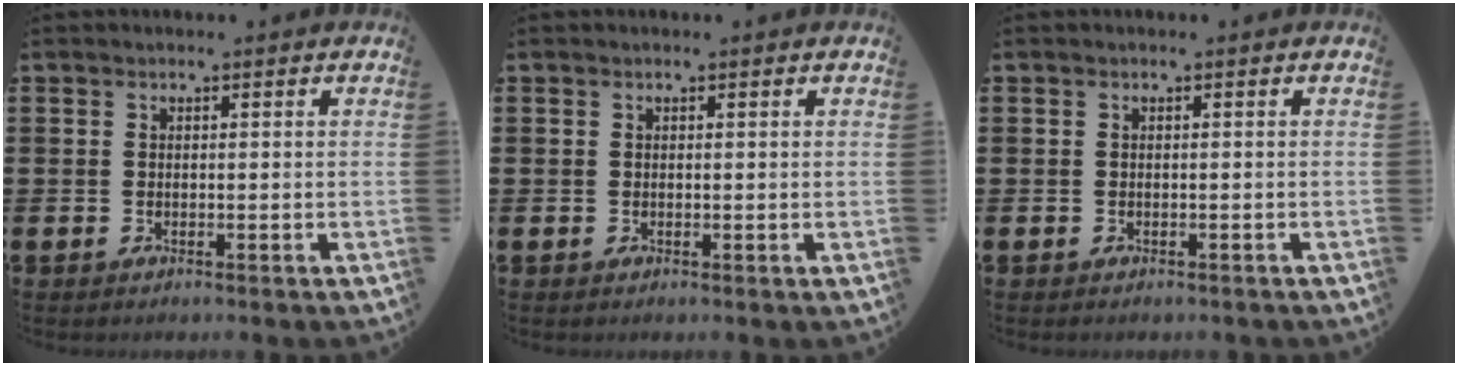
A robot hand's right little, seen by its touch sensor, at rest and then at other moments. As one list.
[{"total": 0.0}, {"total": 0.0}]